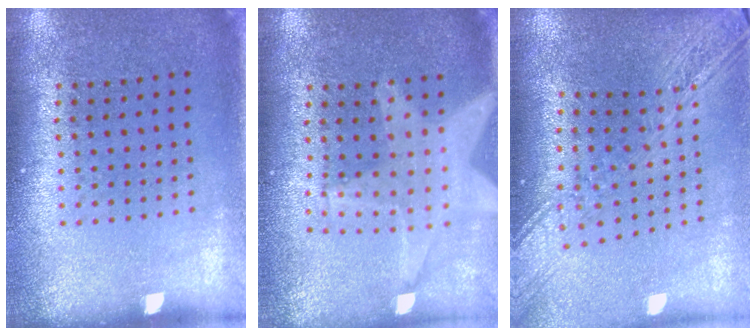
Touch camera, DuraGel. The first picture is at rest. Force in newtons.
{"total": 1.3, "press": 1.3, "slide": 0.5}
{"total": 2.8, "press": 2.2, "slide": 1.7}